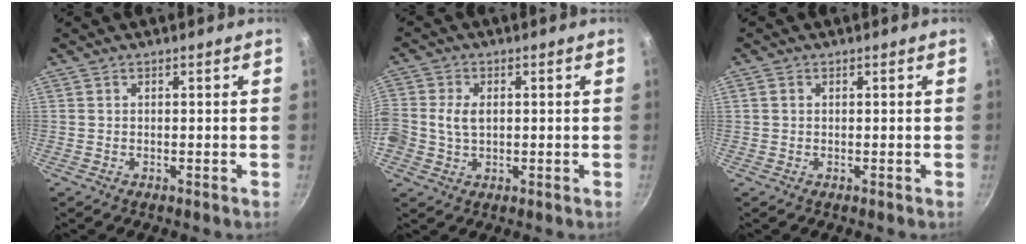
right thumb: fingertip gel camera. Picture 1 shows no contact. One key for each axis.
{"total": 5.6, "fx": 0.3, "fy": 4.1, "fz": 3.7, "tx": -0.067, "ty": 0.009, "tz": 0.001}
{"total": 0.9, "fx": 0.2, "fy": 0.8, "fz": 0.4, "tx": -0.008, "ty": 0.004, "tz": 0.002}